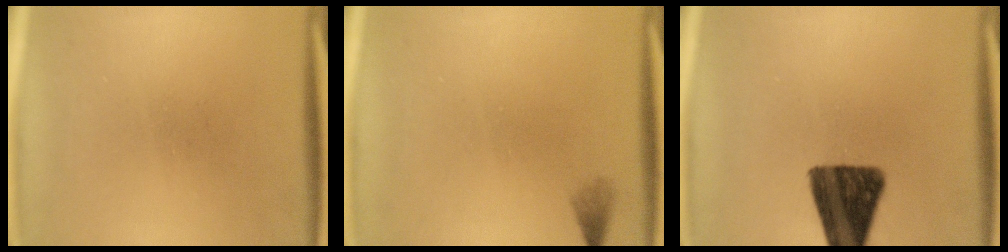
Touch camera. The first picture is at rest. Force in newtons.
{"total": 1.0}
{"total": 13.2}